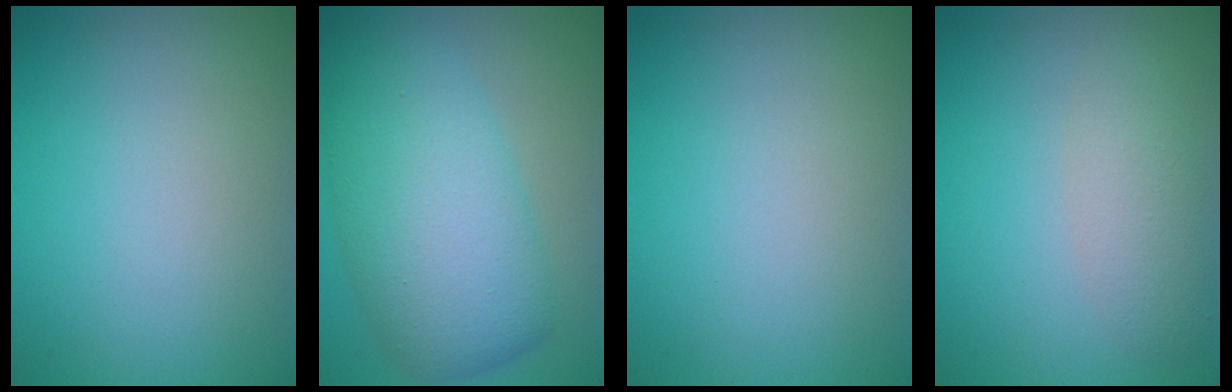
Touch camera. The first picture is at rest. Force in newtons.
{"total": 8.8, "press": 8.8, "slide": 0.2}
{"total": 0.0}
{"total": 2.7, "press": 2.7, "slide": 0.1}